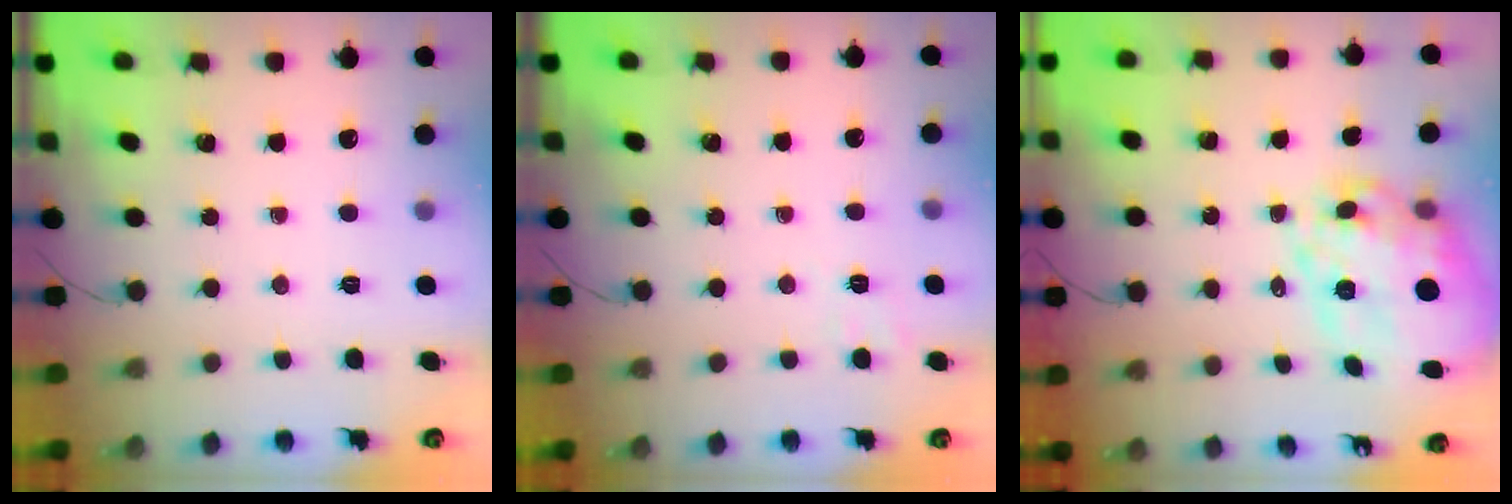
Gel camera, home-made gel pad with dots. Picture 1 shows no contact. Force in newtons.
{"total": 2.9, "press": 2.3, "slide": 1.9}
{"total": 18.5, "press": 18.0, "slide": 4.4}